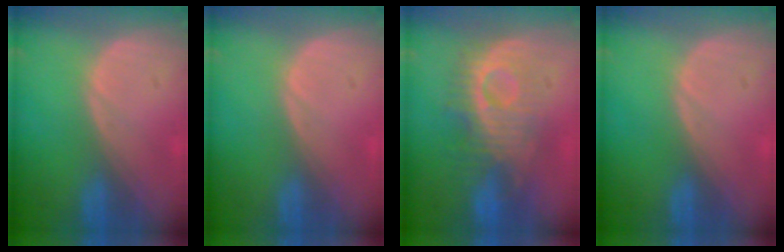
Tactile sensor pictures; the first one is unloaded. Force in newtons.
{"total": 0.0}
{"total": 8.9, "press": 8.9, "slide": 0.6}
{"total": 0.0}